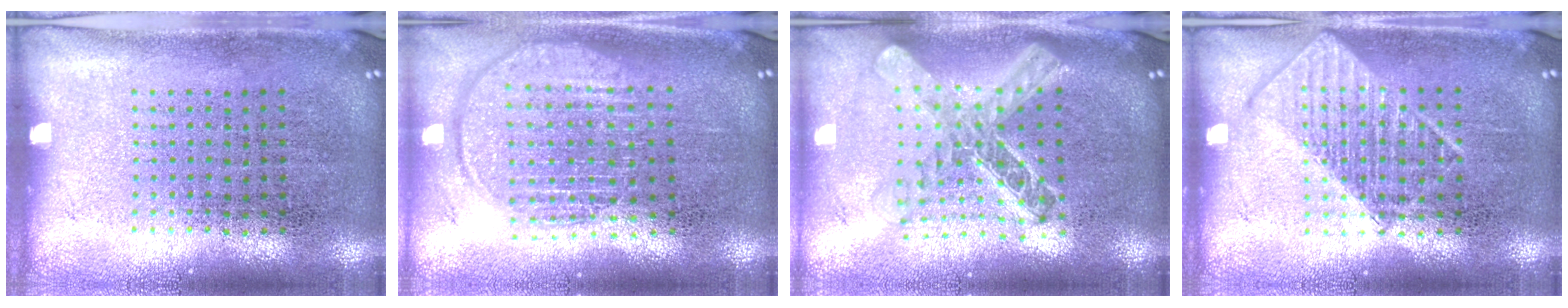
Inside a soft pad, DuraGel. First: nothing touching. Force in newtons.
{"total": 1.9, "press": 1.6, "slide": 0.9}
{"total": 2.3, "press": 1.9, "slide": 1.3}
{"total": 2.5, "press": 2.5, "slide": 0.4}